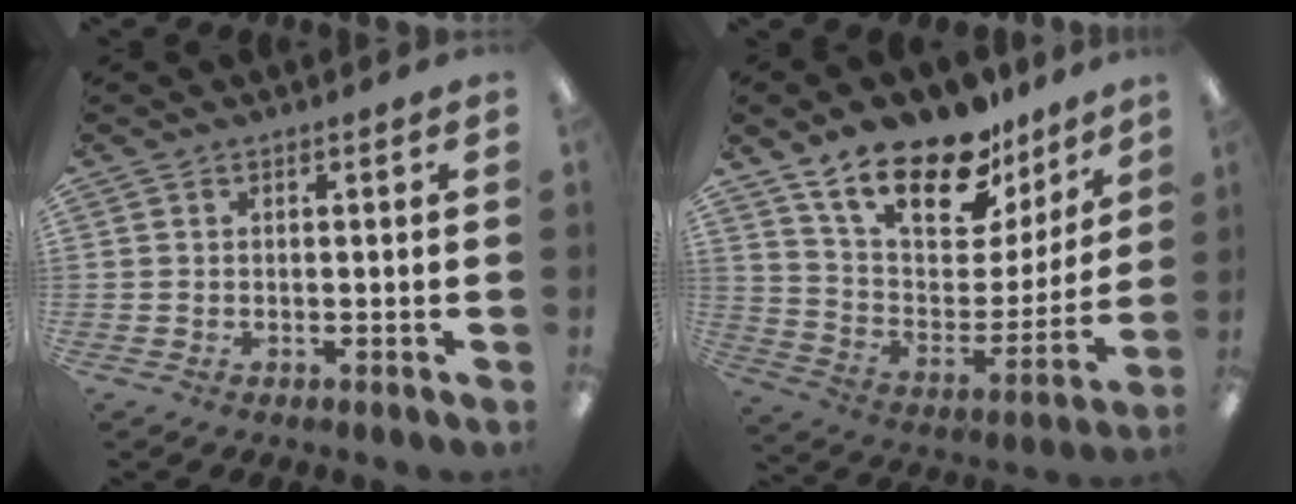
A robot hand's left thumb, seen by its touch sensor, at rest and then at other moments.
{"total": 20.8, "force": [15.7, 8.9, 10.2], "torque": [-0.174, -0.108, 0.279]}